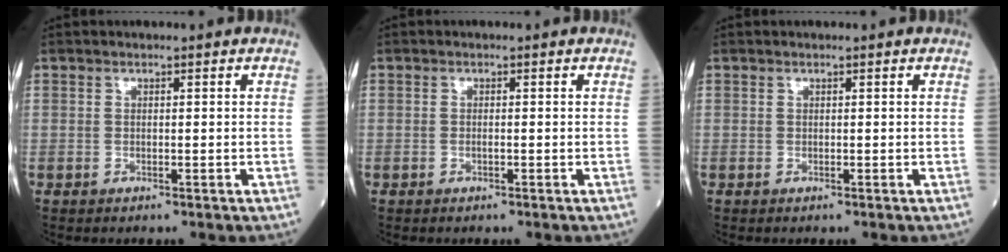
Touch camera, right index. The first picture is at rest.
{"total": 0.8, "force": [-0.2, 0.2, 0.7], "torque": [-0.017, -0.001, -0.002]}
{"total": 0.0}